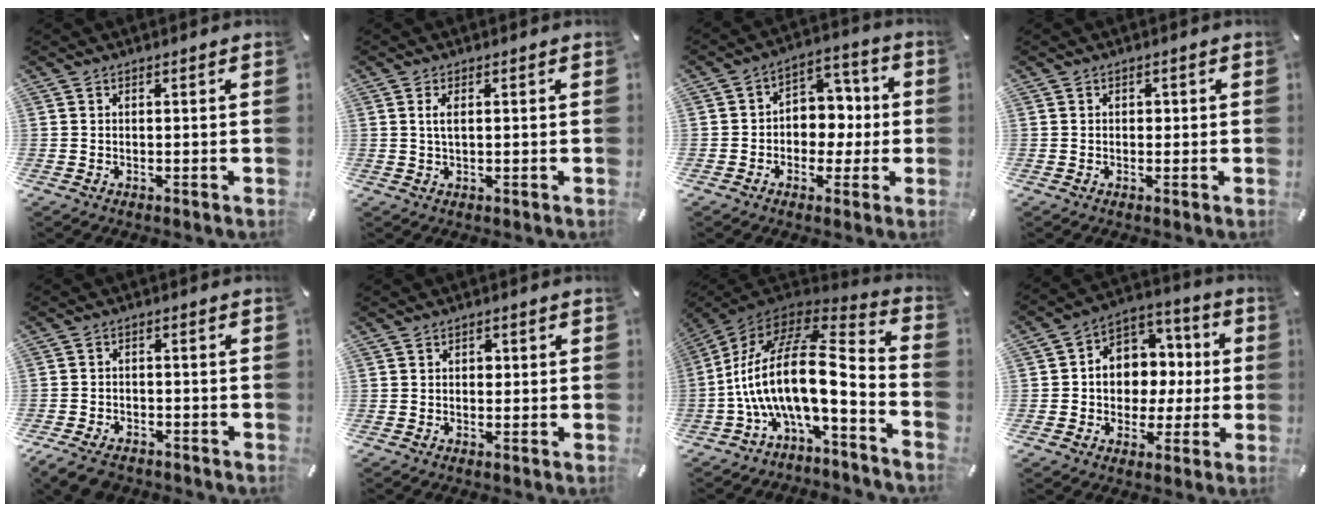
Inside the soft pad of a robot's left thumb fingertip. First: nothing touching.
{"total": 2.4, "force": [0.4, 0.8, 2.3], "torque": [-0.046, 0.002, 0.005]}
{"total": 7.9, "force": [-1.7, 7.0, 3.1], "torque": [-0.030, 0.017, -0.034]}
{"total": 0.8, "force": [-0.1, 0.8, 0.3], "torque": [-0.005, 0.005, -0.004]}
{"total": 5.2, "force": [-4.0, 2.5, 2.1], "torque": [-0.049, 0.015, -0.079]}
{"total": 1.4, "force": [0.1, 1.2, 0.7], "torque": [-0.007, 0.003, -0.003]}
{"total": 19.1, "force": [-2.2, 8.0, 17.2], "torque": [-0.356, -0.018, -0.045]}
{"total": 9.8, "force": [-0.3, 9.3, 3.0], "torque": [-0.042, -0.008, 0.002]}